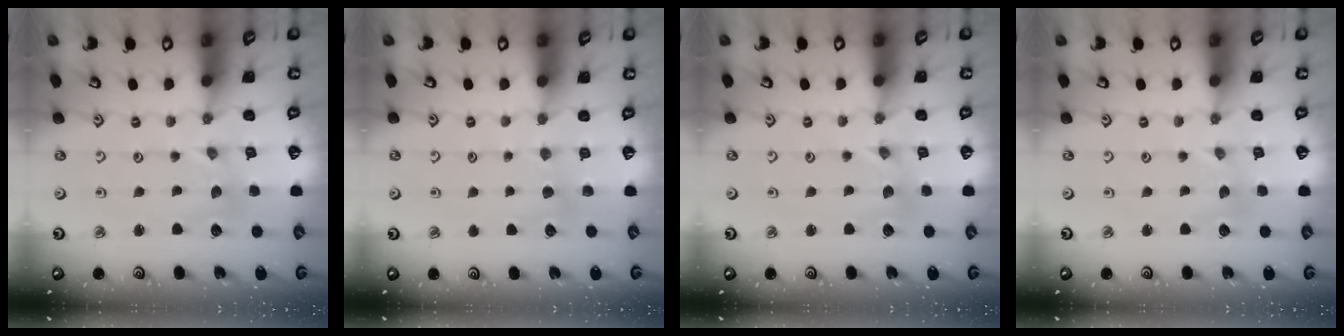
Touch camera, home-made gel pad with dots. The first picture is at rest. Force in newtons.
{"total": 3.0, "press": 3.0, "slide": 0.5}
{"total": 0.0}
{"total": 0.0}